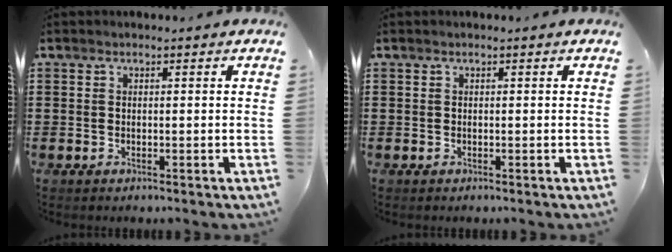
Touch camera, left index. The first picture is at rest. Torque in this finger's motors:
{"motor_torque": [0.00, 0.00, 0.00, 0.00]}